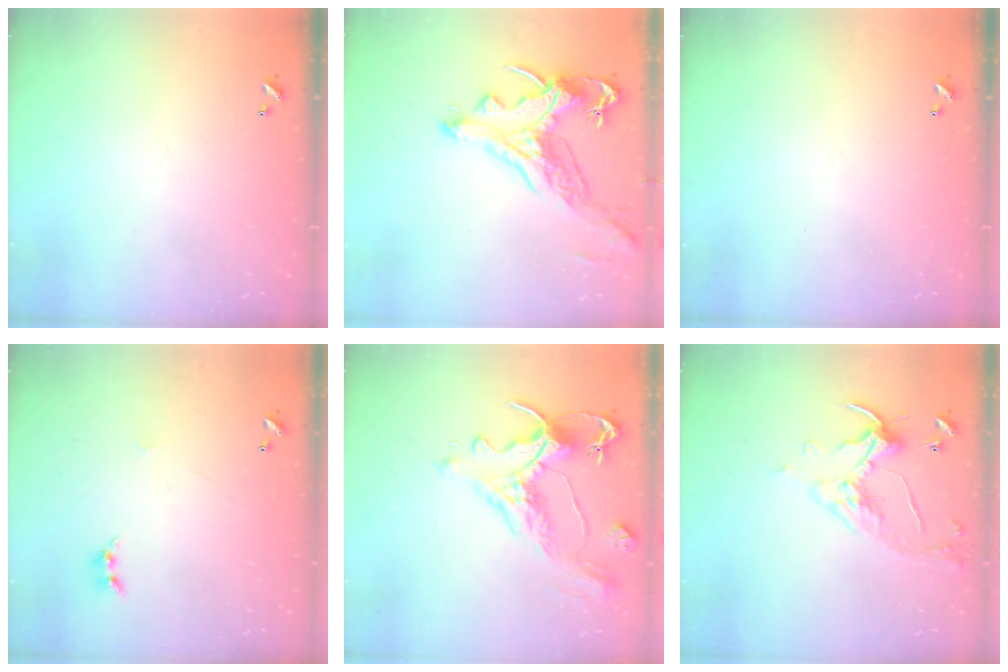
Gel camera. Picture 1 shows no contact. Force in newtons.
{"total": 2.2, "press": 1.7, "slide": 1.3}
{"total": 0.0}
{"total": 2.1, "press": 2.0, "slide": 0.5}
{"total": 1.6, "press": 0.7, "slide": 1.4}
{"total": 6.2, "press": 6.2, "slide": 0.7}